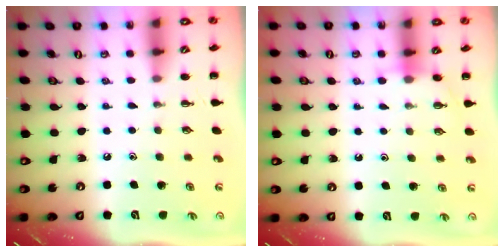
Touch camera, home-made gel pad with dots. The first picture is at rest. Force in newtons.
{"total": 4.8, "press": 4.6, "slide": 1.2}